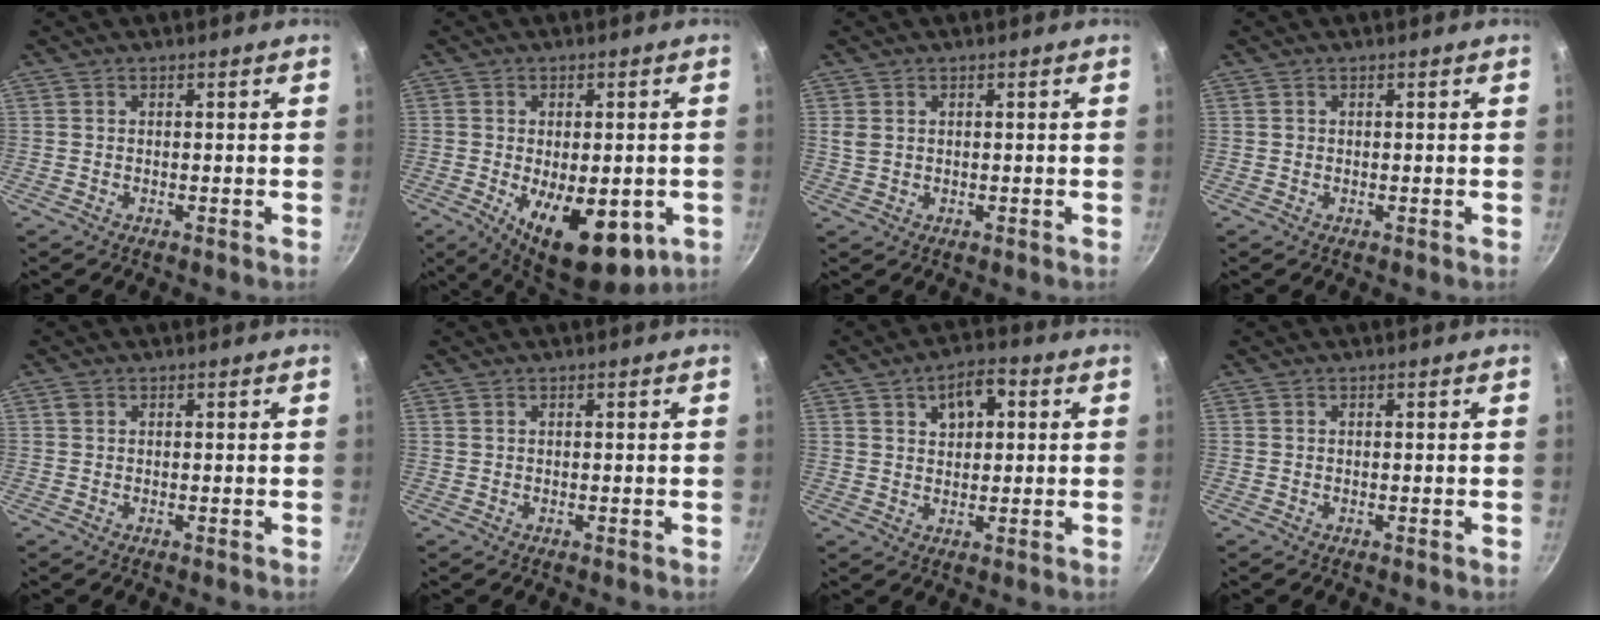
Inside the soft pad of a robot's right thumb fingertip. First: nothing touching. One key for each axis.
{"total": 15.2, "fx": -4.3, "fy": 7.3, "fz": 12.6, "tx": -0.152, "ty": -0.009, "tz": -0.046}
{"total": 1.9, "fx": 0.6, "fy": 1.5, "fz": 1.1, "tx": -0.019, "ty": 0.000, "tz": 0.016}
{"total": 0.6, "fx": 0.2, "fy": 0.6, "fz": 0.2, "tx": 0.000, "ty": 0.003, "tz": 0.002}
{"total": 0.9, "fx": 0.4, "fy": 0.7, "fz": 0.4, "tx": -0.006, "ty": 0.001, "tz": 0.004}
{"total": 0.0}
{"total": 6.9, "fx": 2.4, "fy": 4.3, "fz": 4.9, "tx": -0.049, "ty": 0.009, "tz": 0.036}
{"total": 0.0}